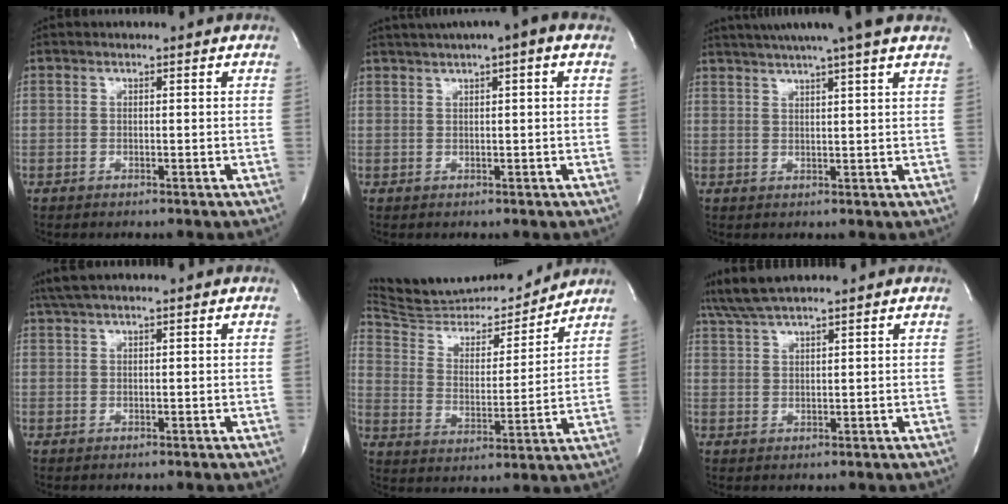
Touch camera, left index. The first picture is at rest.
{"total": 6.3, "force": [3.4, 0.3, 5.3], "torque": [-0.084, 0.025, 0.049]}
{"total": 12.2, "force": [10.1, -0.6, 6.8], "torque": [-0.121, 0.023, 0.128]}
{"total": 2.7, "force": [2.1, -0.2, 1.6], "torque": [-0.036, 0.020, 0.045]}
{"total": 18.2, "force": [17.5, 2.7, 4.2], "torque": [-0.072, -0.012, 0.283]}
{"total": 5.6, "force": [5.0, -0.5, 2.5], "torque": [-0.057, 0.022, 0.100]}